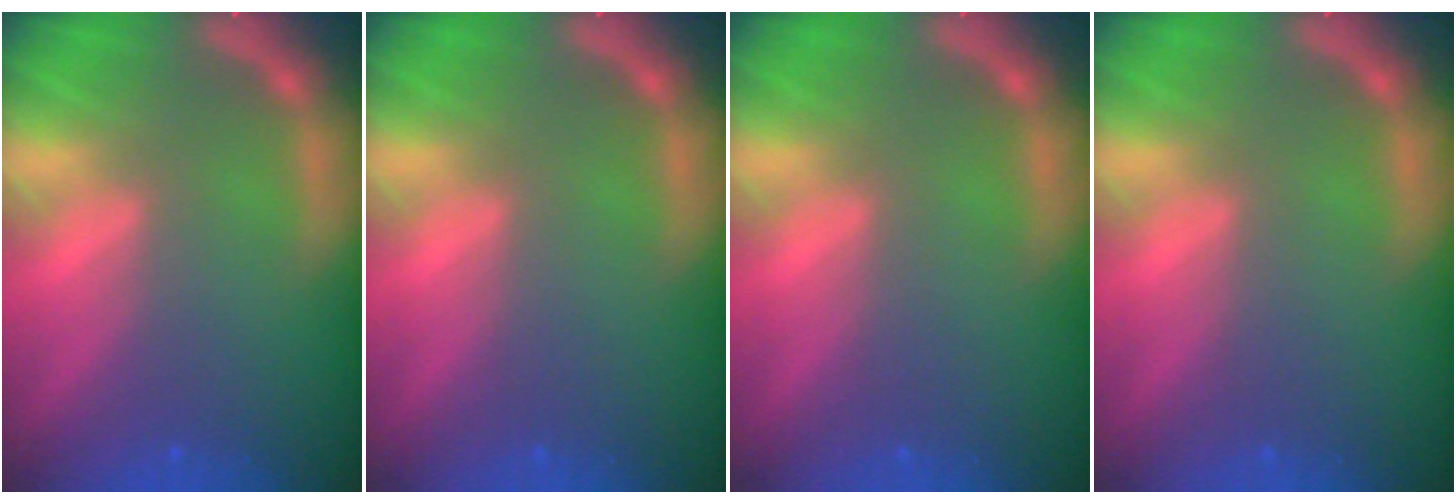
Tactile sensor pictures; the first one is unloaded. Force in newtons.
{"total": 0.0}
{"total": 0.0}
{"total": 0.0}